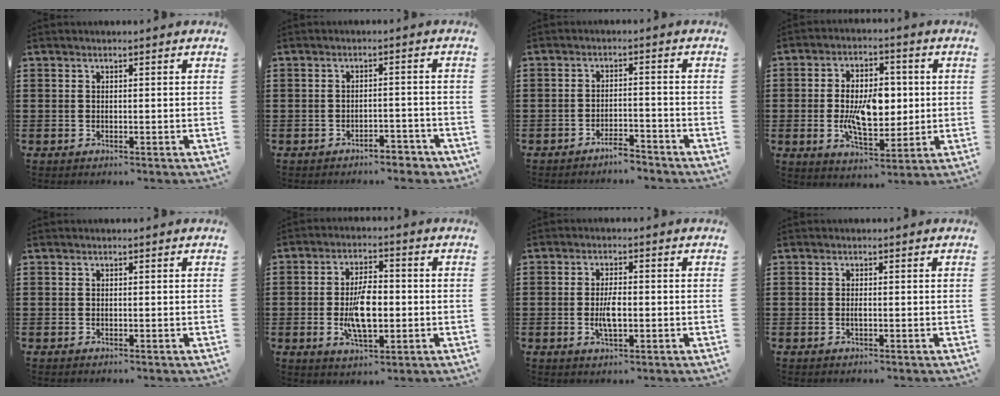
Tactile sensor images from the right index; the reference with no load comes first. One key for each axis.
{"total": 2.7, "fx": -2.6, "fy": 0.5, "fz": 0.6, "tx": -0.016, "ty": 0.002, "tz": -0.053}
{"total": 3.2, "fx": -3.1, "fy": 0.2, "fz": 0.8, "tx": -0.018, "ty": 0.001, "tz": -0.062}
{"total": 9.5, "fx": -0.1, "fy": 5.1, "fz": 8.0, "tx": -0.149, "ty": 0.003, "tz": -0.007}
{"total": 0.0}
{"total": 8.5, "fx": -1.2, "fy": 3.9, "fz": 7.5, "tx": -0.149, "ty": -0.003, "tz": -0.027}
{"total": 4.3, "fx": -0.6, "fy": 1.6, "fz": 3.9, "tx": -0.085, "ty": -0.002, "tz": -0.015}
{"total": 0.8, "fx": -0.1, "fy": 0.3, "fz": 0.8, "tx": -0.016, "ty": -0.002, "tz": -0.001}